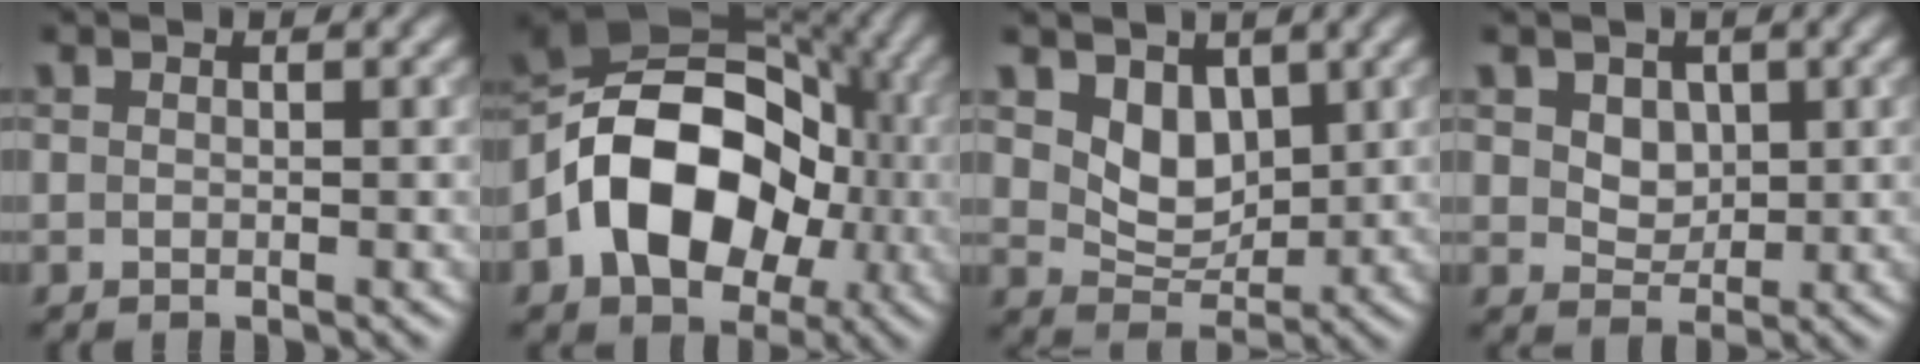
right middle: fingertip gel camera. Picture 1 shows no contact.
{"total": 13.9, "force": [-3.2, 9.6, 9.5], "torque": [-0.153, 0.006, -0.074]}
{"total": 3.9, "force": [1.6, 2.7, 2.3], "torque": [-0.049, -0.013, 0.028]}
{"total": 3.1, "force": [1.3, 2.3, 1.6], "torque": [-0.043, -0.008, 0.035]}